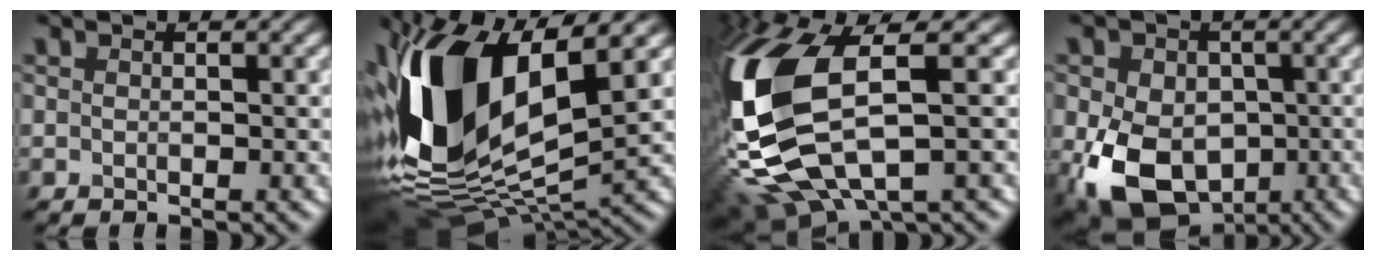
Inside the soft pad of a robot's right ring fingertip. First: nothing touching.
{"total": 15.8, "force": [2.1, 7.9, 13.5], "torque": [-0.291, -0.008, 0.037]}
{"total": 14.6, "force": [-1.2, 7.0, 12.8], "torque": [-0.306, -0.013, -0.020]}
{"total": 12.0, "force": [-3.3, 8.6, 7.7], "torque": [-0.142, -0.030, -0.052]}